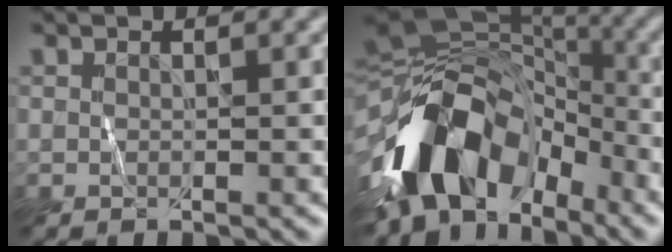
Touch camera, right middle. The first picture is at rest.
{"total": 12.6, "force": [-5.8, 7.8, 8.0], "torque": [-0.144, 0.015, -0.119]}